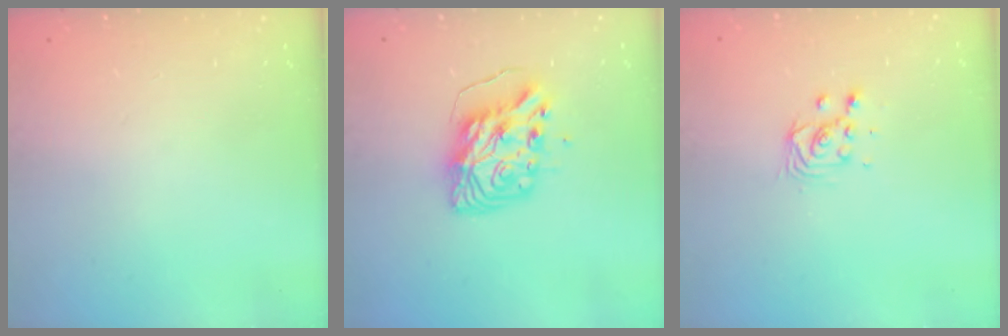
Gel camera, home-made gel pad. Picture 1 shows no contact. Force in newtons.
{"total": 11.0, "press": 10.9, "slide": 1.6}
{"total": 3.6, "press": 3.6, "slide": 0.1}